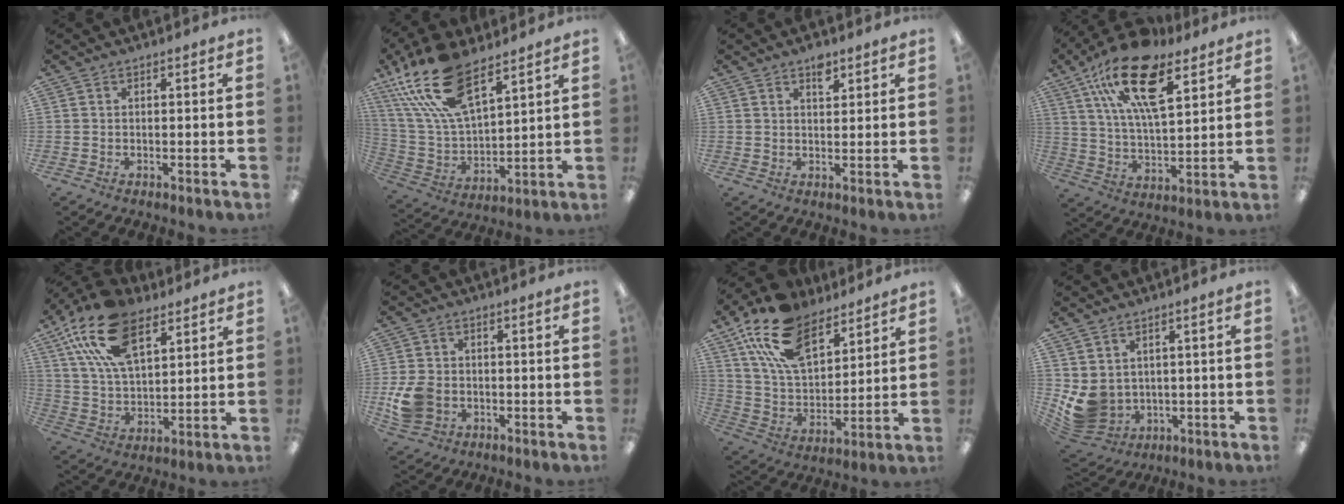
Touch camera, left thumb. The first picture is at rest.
{"total": 21.0, "force": [13.2, 9.4, 13.4], "torque": [-0.304, -0.057, 0.234]}
{"total": 3.7, "force": [2.6, 1.9, 2.0], "torque": [-0.011, -0.014, 0.040]}
{"total": 20.7, "force": [11.6, 8.7, 14.7], "torque": [-0.261, -0.047, 0.198]}
{"total": 18.6, "force": [10.1, 9.7, 12.2], "torque": [-0.244, -0.024, 0.182]}
{"total": 8.4, "force": [-2.3, 6.7, 4.5], "torque": [-0.081, 0.009, -0.039]}
{"total": 19.0, "force": [12.6, 9.7, 10.4], "torque": [-0.211, -0.049, 0.234]}
{"total": 6.8, "force": [0.8, 6.2, 2.6], "torque": [-0.084, -0.026, 0.022]}